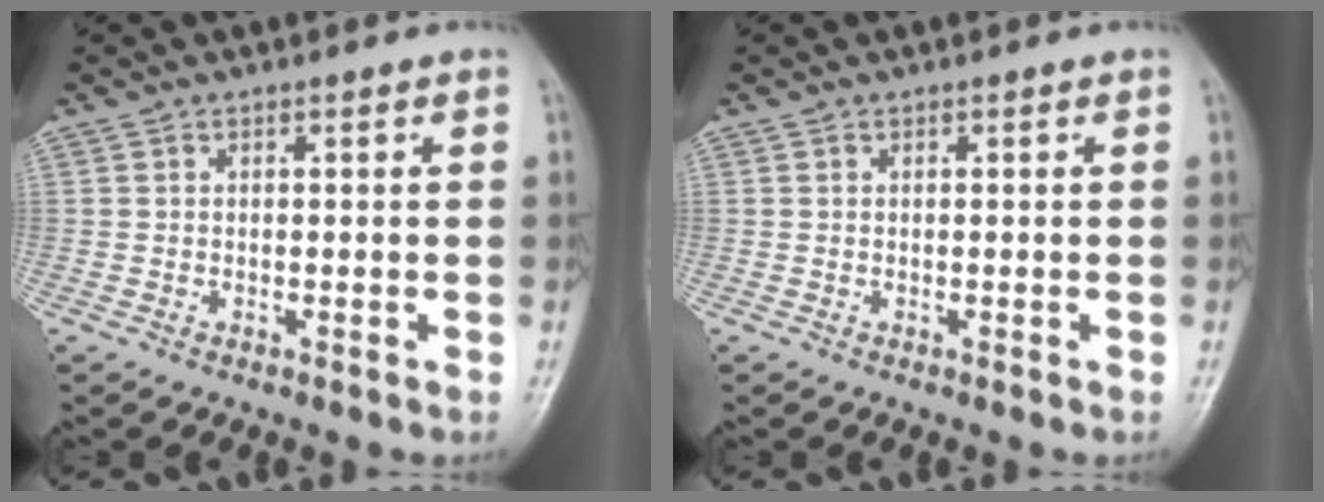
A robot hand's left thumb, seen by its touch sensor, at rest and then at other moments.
{"total": 0.0}